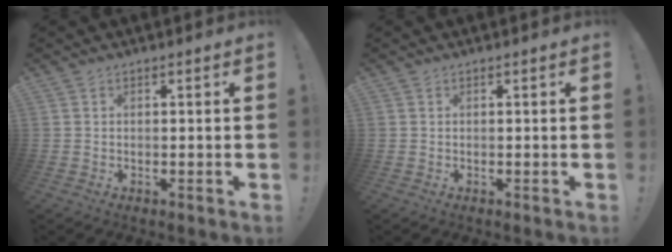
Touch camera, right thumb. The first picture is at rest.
{"total": 0.0}